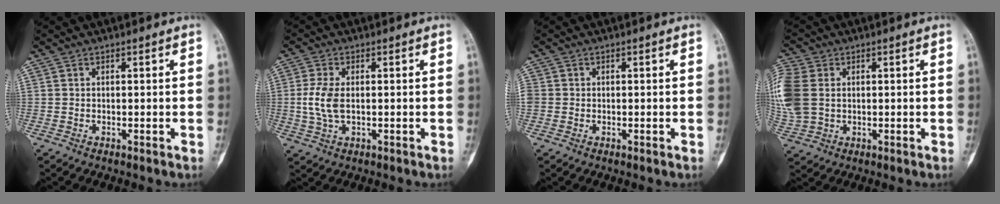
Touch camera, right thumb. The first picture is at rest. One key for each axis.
{"total": 5.7, "fx": -0.1, "fy": 3.1, "fz": 4.8, "tx": -0.110, "ty": 0.001, "tz": -0.003}
{"total": 2.3, "fx": -0.2, "fy": 2.1, "fz": 0.8, "tx": -0.010, "ty": 0.007, "tz": -0.005}
{"total": 13.2, "fx": 1.8, "fy": 10.0, "fz": 8.5, "tx": -0.228, "ty": 0.006, "tz": 0.038}